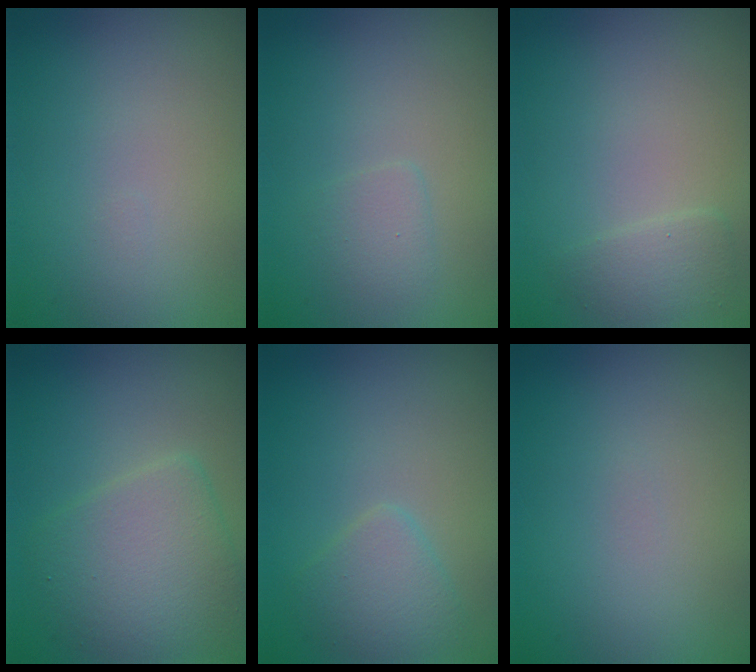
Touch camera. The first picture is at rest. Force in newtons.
{"total": 1.1, "press": 1.1, "slide": 0.1}
{"total": 1.4, "press": 1.4, "slide": 0.1}
{"total": 4.7, "press": 4.7, "slide": 0.2}
{"total": 2.2, "press": 2.2, "slide": 0.1}
{"total": 0.0}